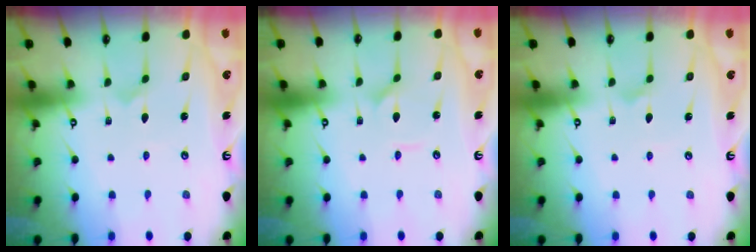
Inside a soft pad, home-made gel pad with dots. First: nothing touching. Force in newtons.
{"total": 1.1, "press": 1.1, "slide": 0.1}
{"total": 2.3, "press": 2.3, "slide": 0.2}